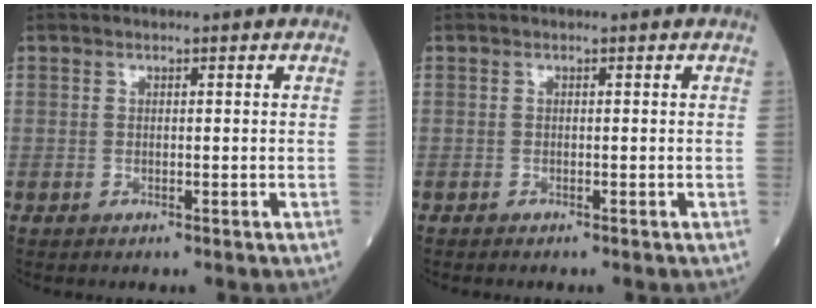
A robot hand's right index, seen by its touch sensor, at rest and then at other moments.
{"total": 0.5, "force": [-0.5, 0.0, 0.1], "torque": [-0.001, 0.000, -0.012]}